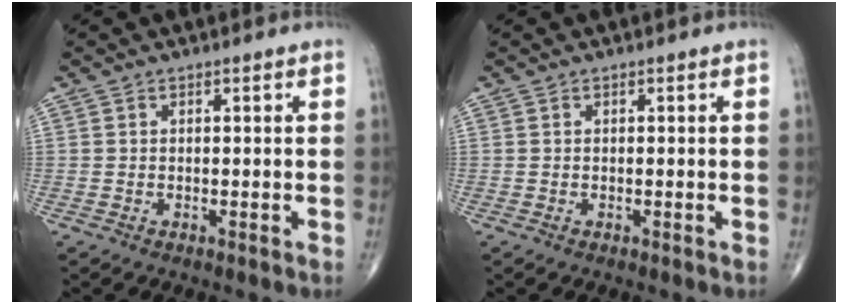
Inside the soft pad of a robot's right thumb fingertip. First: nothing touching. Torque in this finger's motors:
{"motor_torque": [0.01, 0.01, -0.03, -0.03, 0.01]}